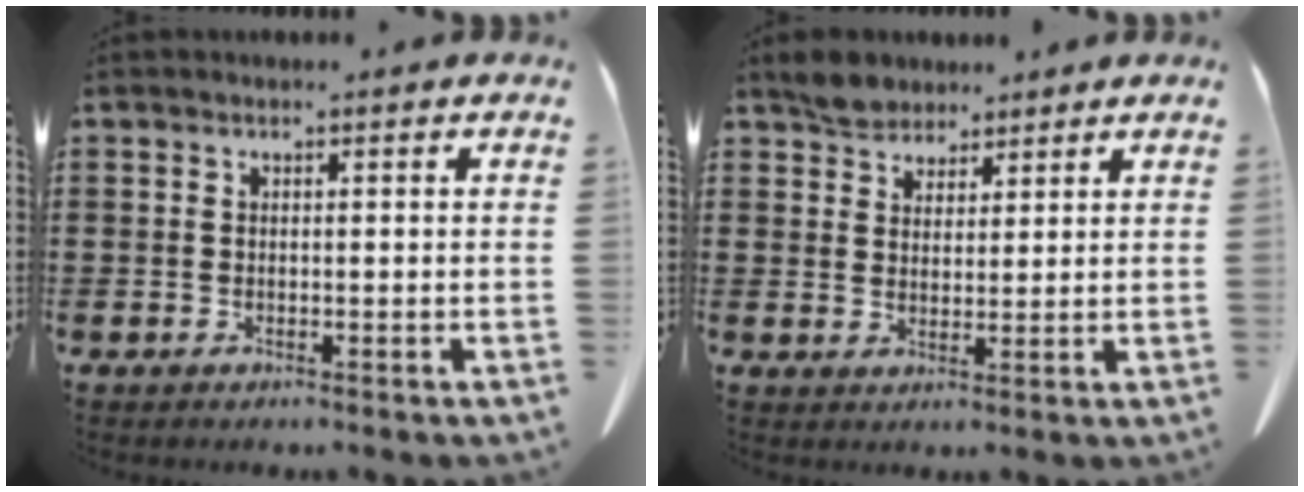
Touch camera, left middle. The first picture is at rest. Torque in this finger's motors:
{"motor_torque": [0.09, -0.06, 0.12, 0.02]}